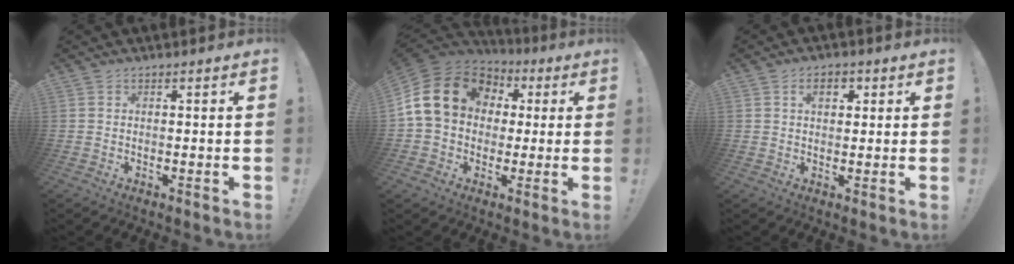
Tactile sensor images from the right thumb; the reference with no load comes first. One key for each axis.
{"total": 18.5, "fx": 4.5, "fy": 14.1, "fz": 11.2, "tx": -0.185, "ty": -0.001, "tz": 0.093}
{"total": 4.5, "fx": 1.6, "fy": 2.9, "fz": 3.1, "tx": -0.040, "ty": 0.001, "tz": 0.024}